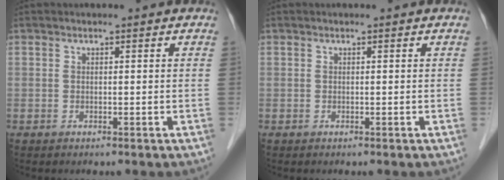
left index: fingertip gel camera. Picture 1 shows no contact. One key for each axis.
{"total": 0.0}